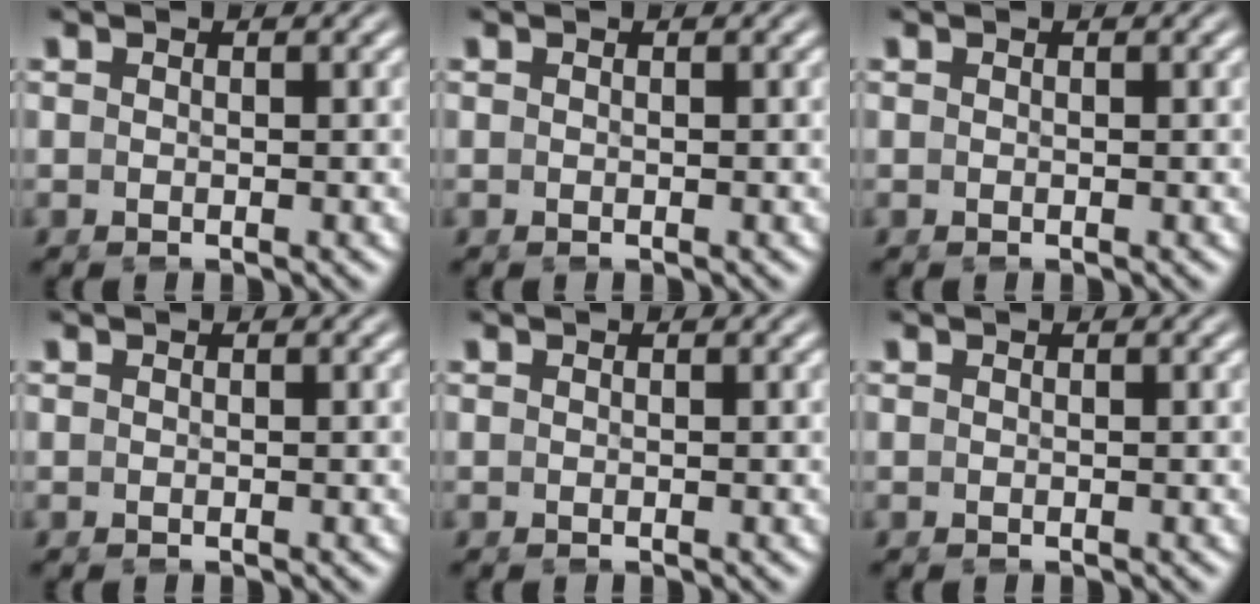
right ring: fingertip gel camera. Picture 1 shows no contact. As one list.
[{"total": 0.0}, {"total": 0.0}, {"total": 0.0}, {"total": 0.0}, {"total": 0.0}]